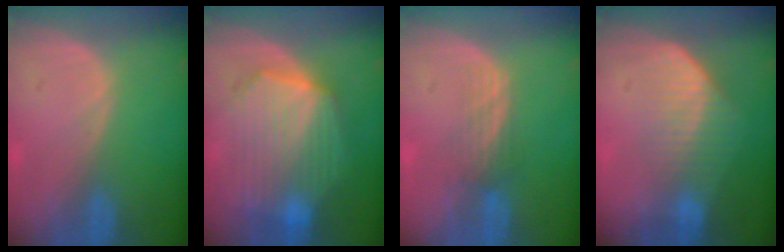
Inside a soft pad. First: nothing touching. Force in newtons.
{"total": 10.8, "press": 10.8, "slide": 0.8}
{"total": 3.2, "press": 2.7, "slide": 1.7}
{"total": 7.3, "press": 6.2, "slide": 3.9}